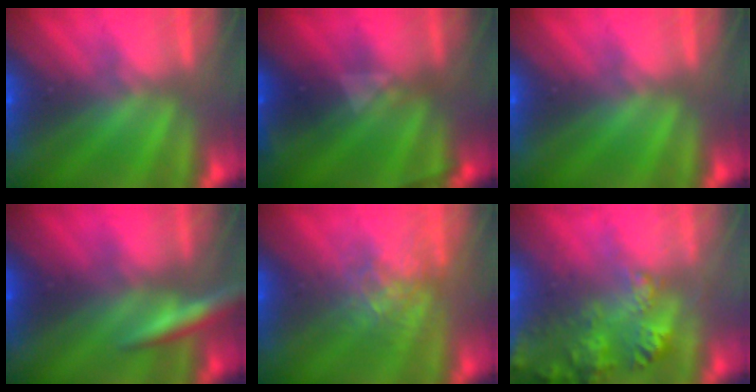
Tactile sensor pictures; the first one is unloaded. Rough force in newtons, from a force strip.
{"total": 2.3}
{"total": 0.0}
{"total": 3.0}
{"total": 2.7}
{"total": 9.0}